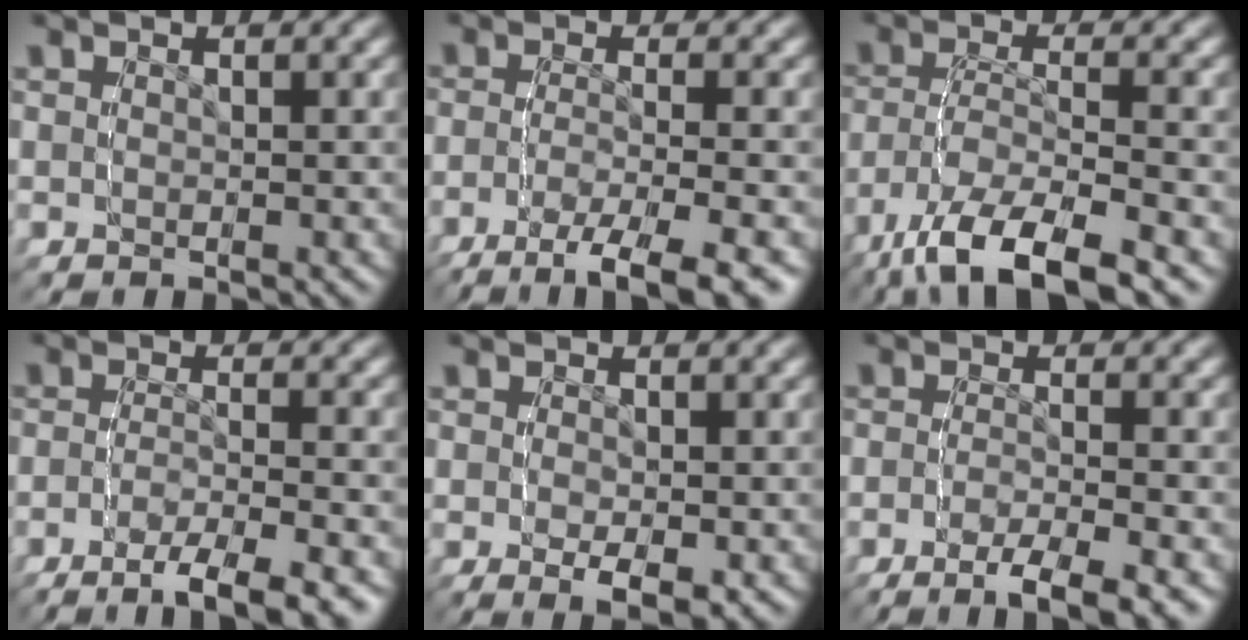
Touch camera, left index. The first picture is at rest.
{"total": 3.1, "force": [-2.8, -1.2, 0.8], "torque": [-0.013, 0.000, -0.045]}
{"total": 3.5, "force": [-2.4, 1.4, 2.2], "torque": [-0.061, 0.005, -0.033]}
{"total": 3.7, "force": [-3.2, -1.6, 0.7], "torque": [-0.001, 0.006, -0.058]}
{"total": 0.8, "force": [0.5, -0.6, 0.0], "torque": [0.010, 0.006, 0.008]}
{"total": 3.3, "force": [-2.4, -2.2, 0.0], "torque": [0.014, 0.009, -0.045]}